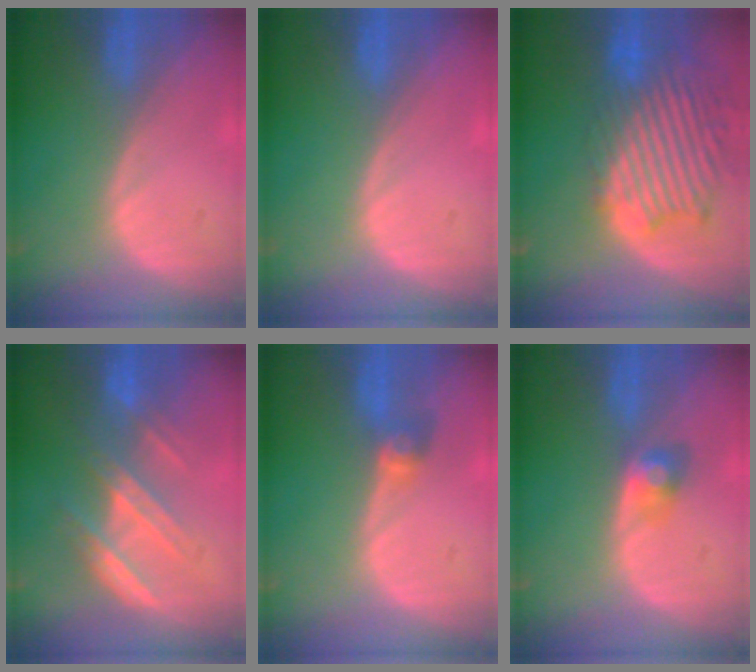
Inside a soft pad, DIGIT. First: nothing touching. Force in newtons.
{"total": 0.0}
{"total": 13.8, "press": 11.8, "slide": 7.2}
{"total": 7.1, "press": 6.5, "slide": 3.0}
{"total": 2.7, "press": 2.6, "slide": 0.5}
{"total": 2.9, "press": 2.9, "slide": 0.0}